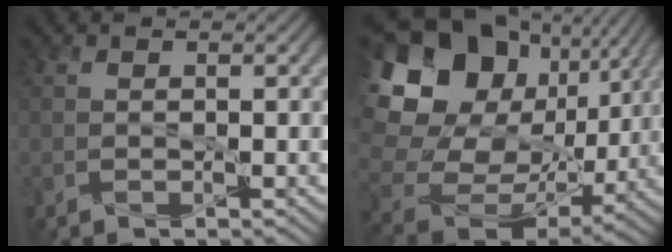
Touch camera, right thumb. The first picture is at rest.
{"total": 22.8, "force": [7.3, 18.5, 11.2], "torque": [-0.315, 0.027, 0.153]}